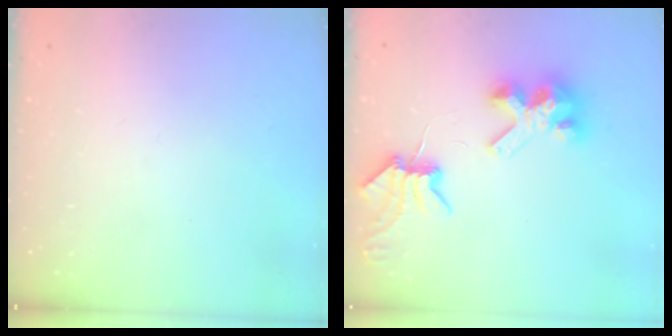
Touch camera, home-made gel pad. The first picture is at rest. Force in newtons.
{"total": 7.2, "press": 7.2, "slide": 0.8}